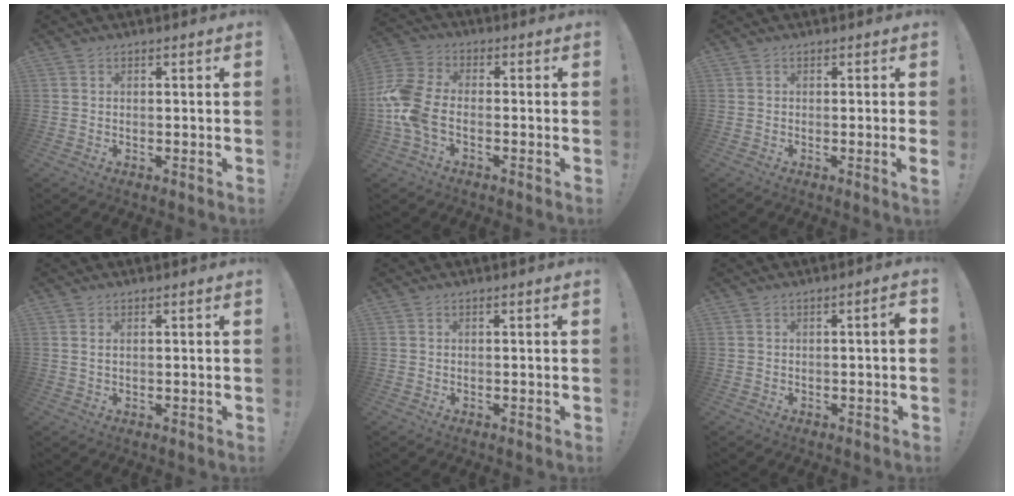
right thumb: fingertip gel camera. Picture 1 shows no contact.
{"total": 12.4, "force": [-2.7, 7.5, 9.5], "torque": [-0.212, 0.013, -0.044]}
{"total": 1.7, "force": [-0.3, -0.4, 1.7], "torque": [-0.033, -0.003, -0.004]}
{"total": 1.0, "force": [0.5, 0.5, 0.8], "torque": [-0.017, 0.002, 0.009]}
{"total": 0.0}
{"total": 2.4, "force": [-0.4, 0.0, 2.3], "torque": [-0.047, 0.005, -0.006]}